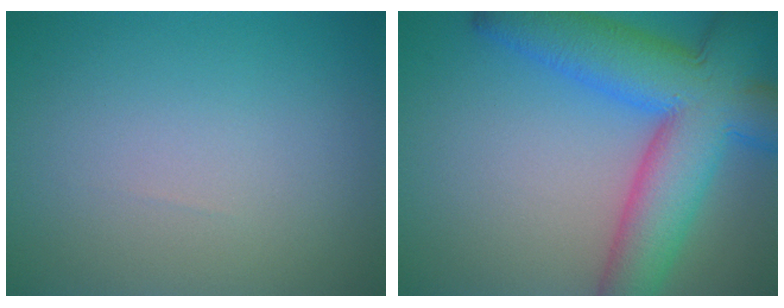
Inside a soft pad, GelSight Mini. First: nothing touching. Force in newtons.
{"total": 11.7, "press": 11.7, "slide": 0.5}